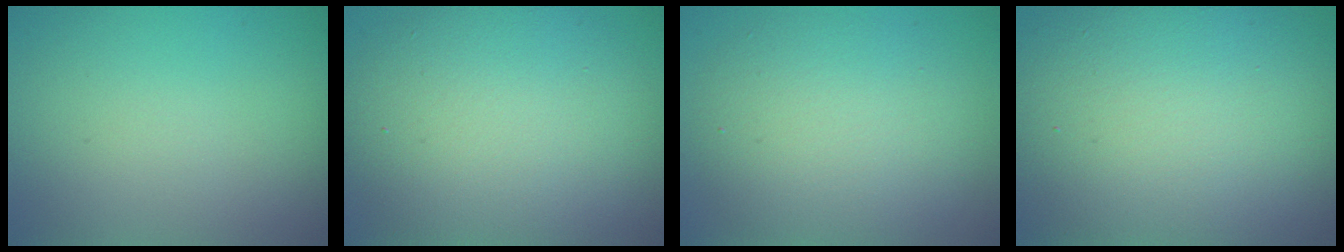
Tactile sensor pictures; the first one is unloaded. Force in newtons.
{"total": 9.7, "press": 9.7, "slide": 0.7}
{"total": 5.9, "press": 5.9, "slide": 0.5}
{"total": 13.8, "press": 13.7, "slide": 1.2}